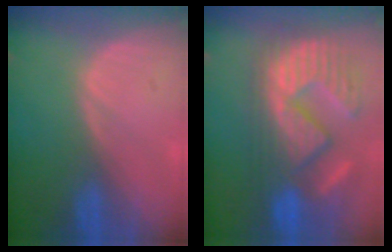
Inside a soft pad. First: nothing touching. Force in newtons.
{"total": 13.7, "press": 12.2, "slide": 6.2}